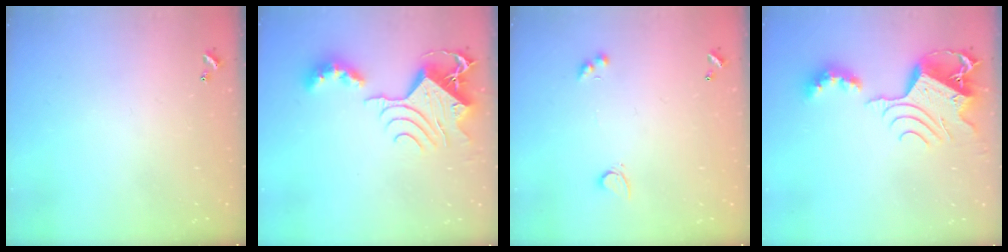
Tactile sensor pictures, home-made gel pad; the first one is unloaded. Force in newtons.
{"total": 11.4, "press": 11.3, "slide": 1.5}
{"total": 2.9, "press": 2.6, "slide": 1.3}
{"total": 12.5, "press": 12.4, "slide": 1.2}